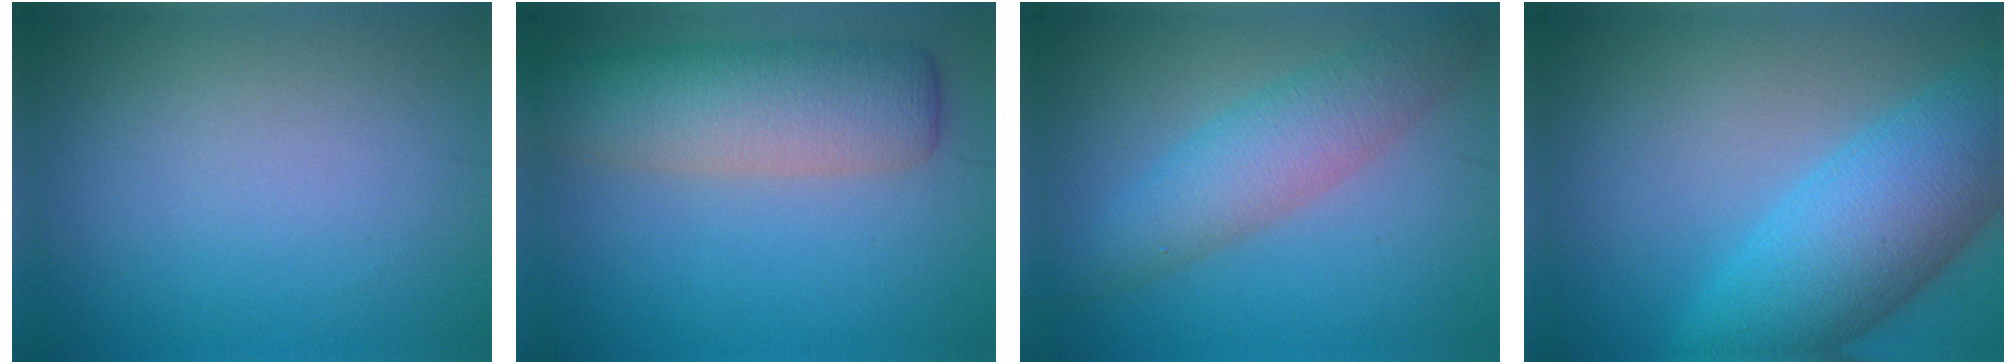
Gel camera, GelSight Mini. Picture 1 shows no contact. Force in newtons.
{"total": 7.3, "press": 7.3, "slide": 0.4}
{"total": 4.6, "press": 4.6, "slide": 0.1}
{"total": 9.2, "press": 9.2, "slide": 0.3}